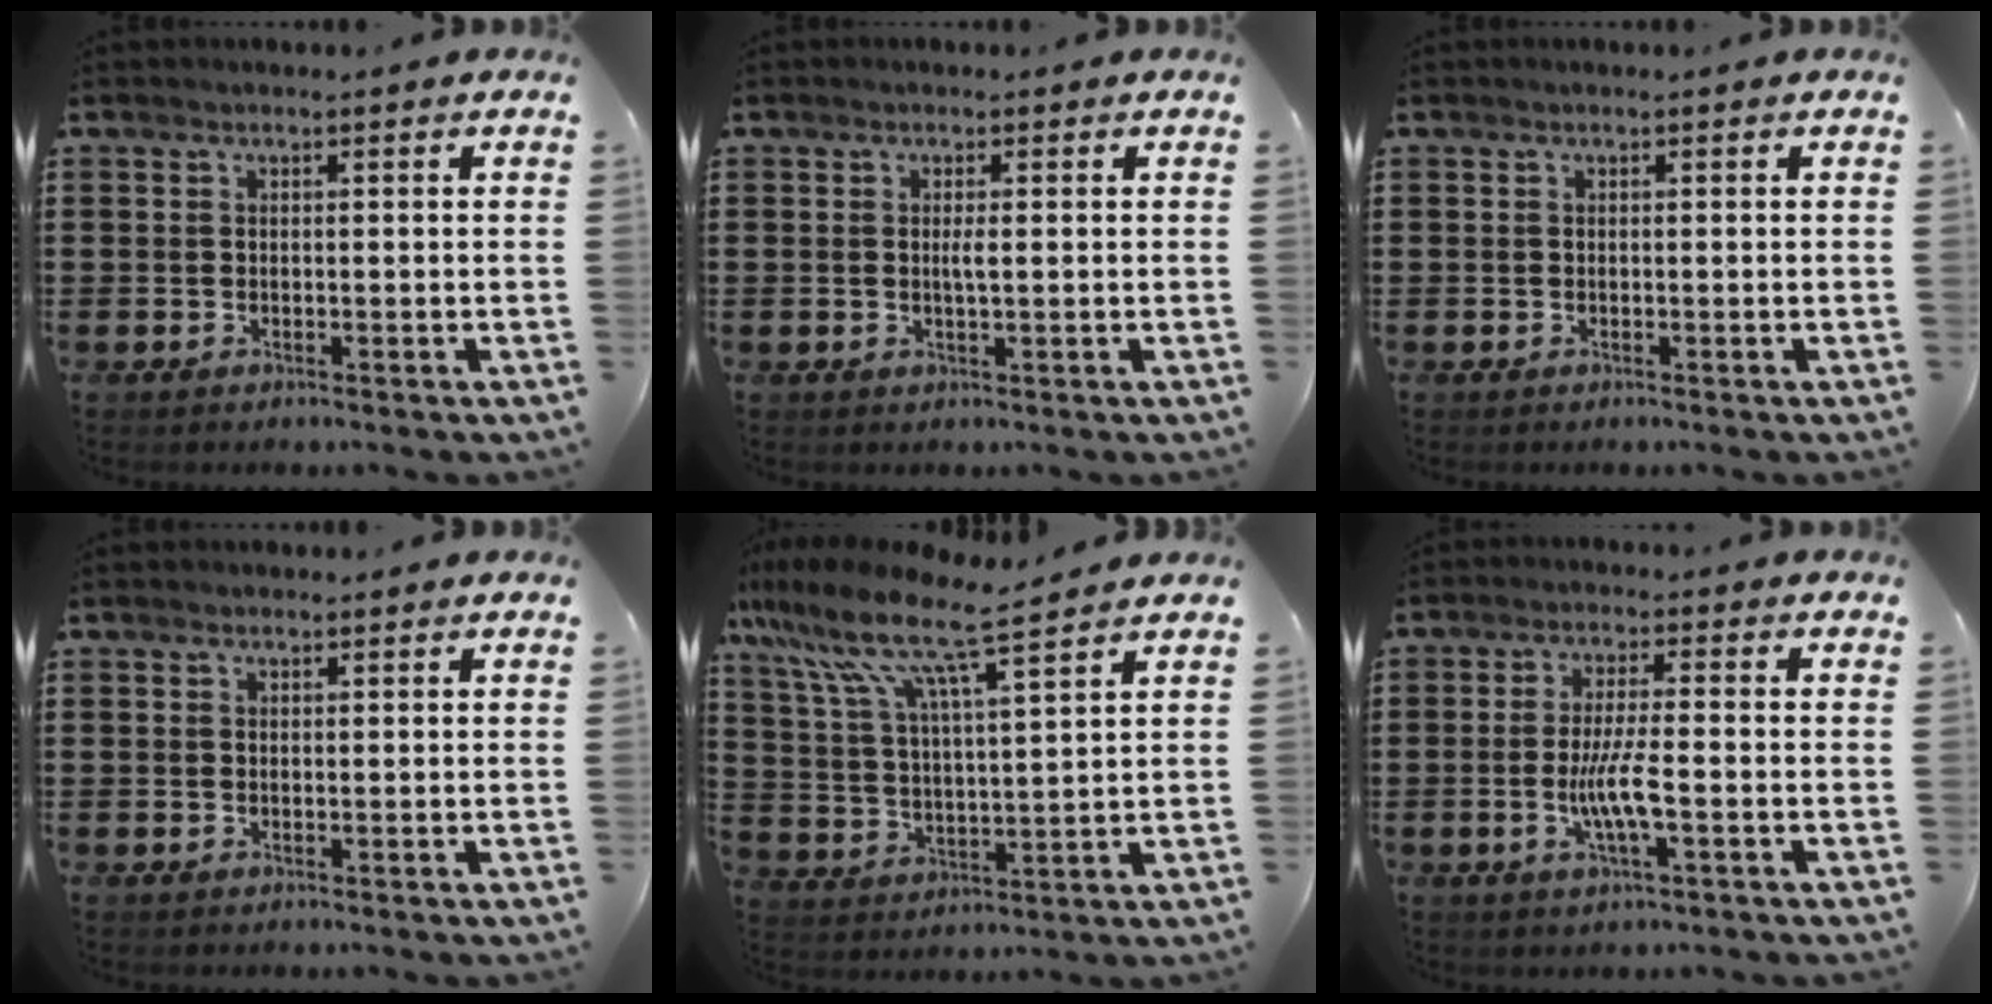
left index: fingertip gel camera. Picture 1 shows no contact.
{"total": 1.7, "force": [0.2, 0.2, 1.7], "torque": [-0.033, -0.002, 0.003]}
{"total": 0.0}
{"total": 0.5, "force": [0.4, 0.3, 0.0], "torque": [-0.002, 0.002, 0.009]}
{"total": 9.9, "force": [8.0, 0.8, 5.8], "torque": [-0.146, -0.045, 0.133]}
{"total": 5.9, "force": [-1.3, 0.8, 5.7], "torque": [-0.110, -0.004, -0.028]}